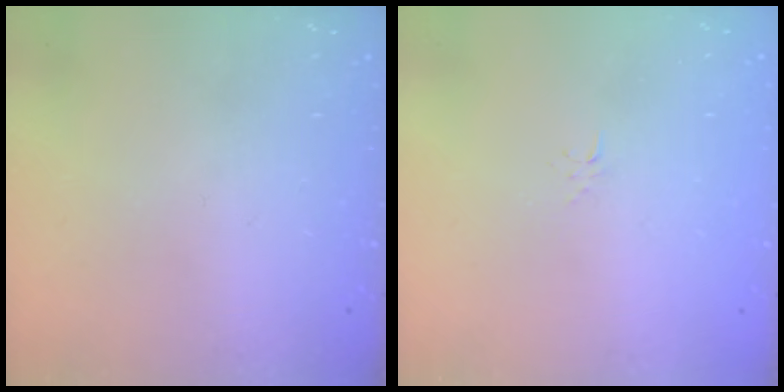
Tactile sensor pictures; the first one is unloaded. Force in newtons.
{"total": 4.0, "press": 4.0, "slide": 0.7}